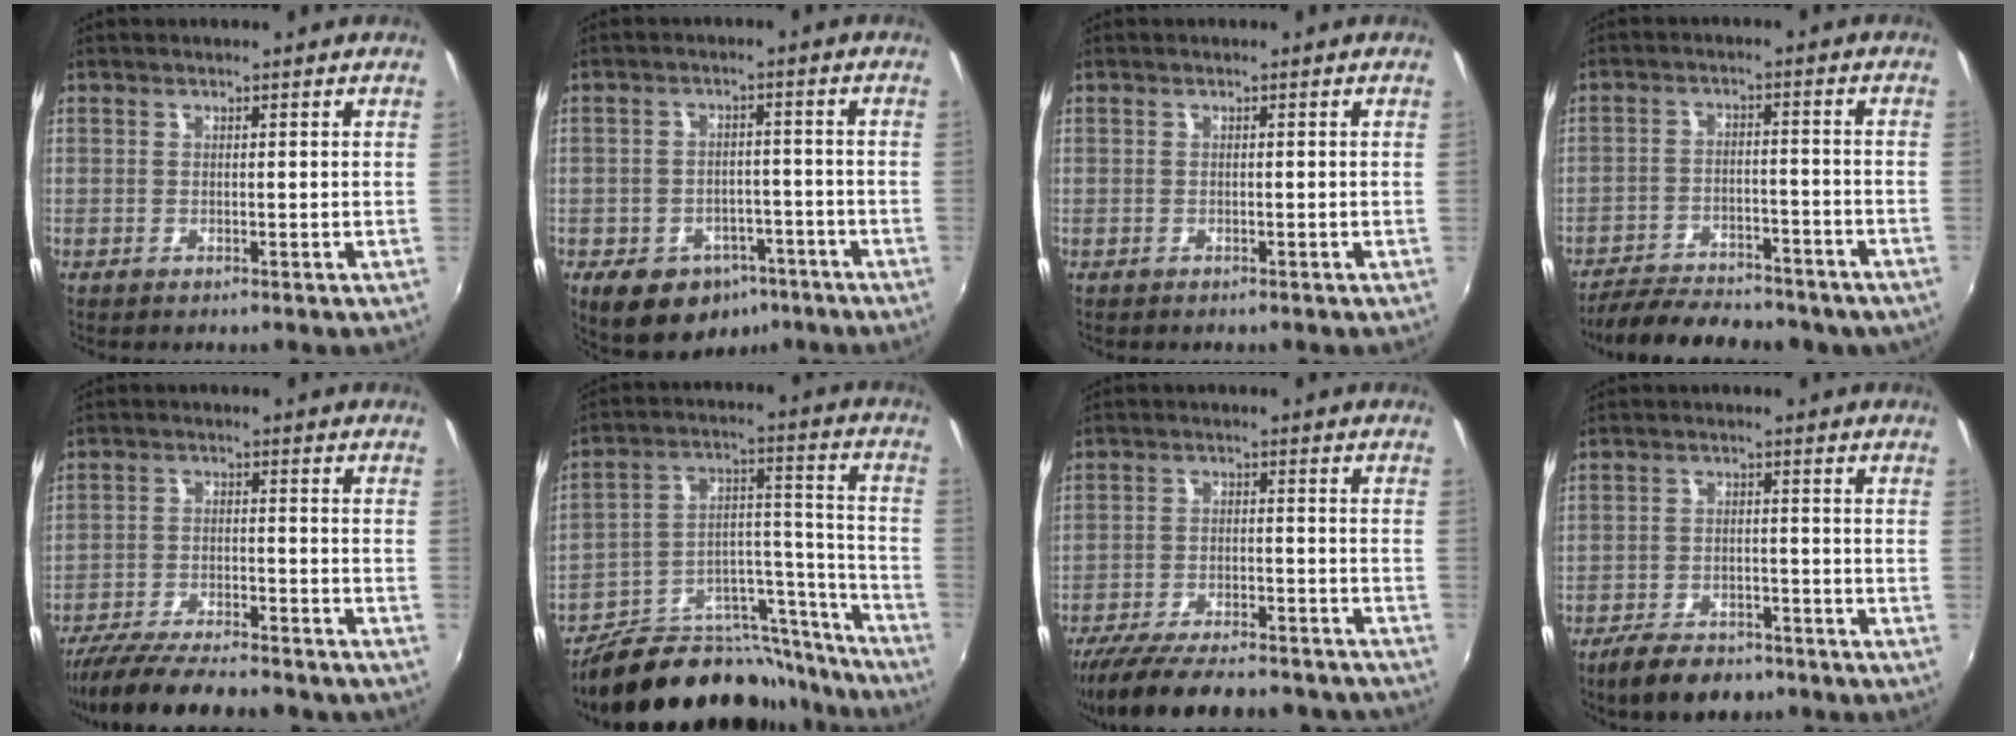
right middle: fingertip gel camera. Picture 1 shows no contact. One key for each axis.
{"total": 12.2, "fx": -7.1, "fy": 8.4, "fz": 5.3, "tx": -0.112, "ty": 0.011, "tz": -0.084}
{"total": 0.6, "fx": -0.4, "fy": 0.4, "fz": 0.0, "tx": -0.001, "ty": -0.003, "tz": -0.007}
{"total": 18.2, "fx": -14.9, "fy": 6.4, "fz": 8.2, "tx": -0.168, "ty": -0.017, "tz": -0.199}
{"total": 18.7, "fx": -16.0, "fy": 3.9, "fz": 8.9, "tx": -0.178, "ty": -0.039, "tz": -0.245}
{"total": 24.4, "fx": -21.0, "fy": 8.8, "fz": 8.7, "tx": -0.119, "ty": 0.053, "tz": -0.302}
{"total": 24.6, "fx": -21.2, "fy": 6.8, "fz": 10.5, "tx": -0.204, "ty": -0.019, "tz": -0.289}
{"total": 9.6, "fx": -7.4, "fy": 4.3, "fz": 4.4, "tx": -0.110, "ty": -0.006, "tz": -0.116}